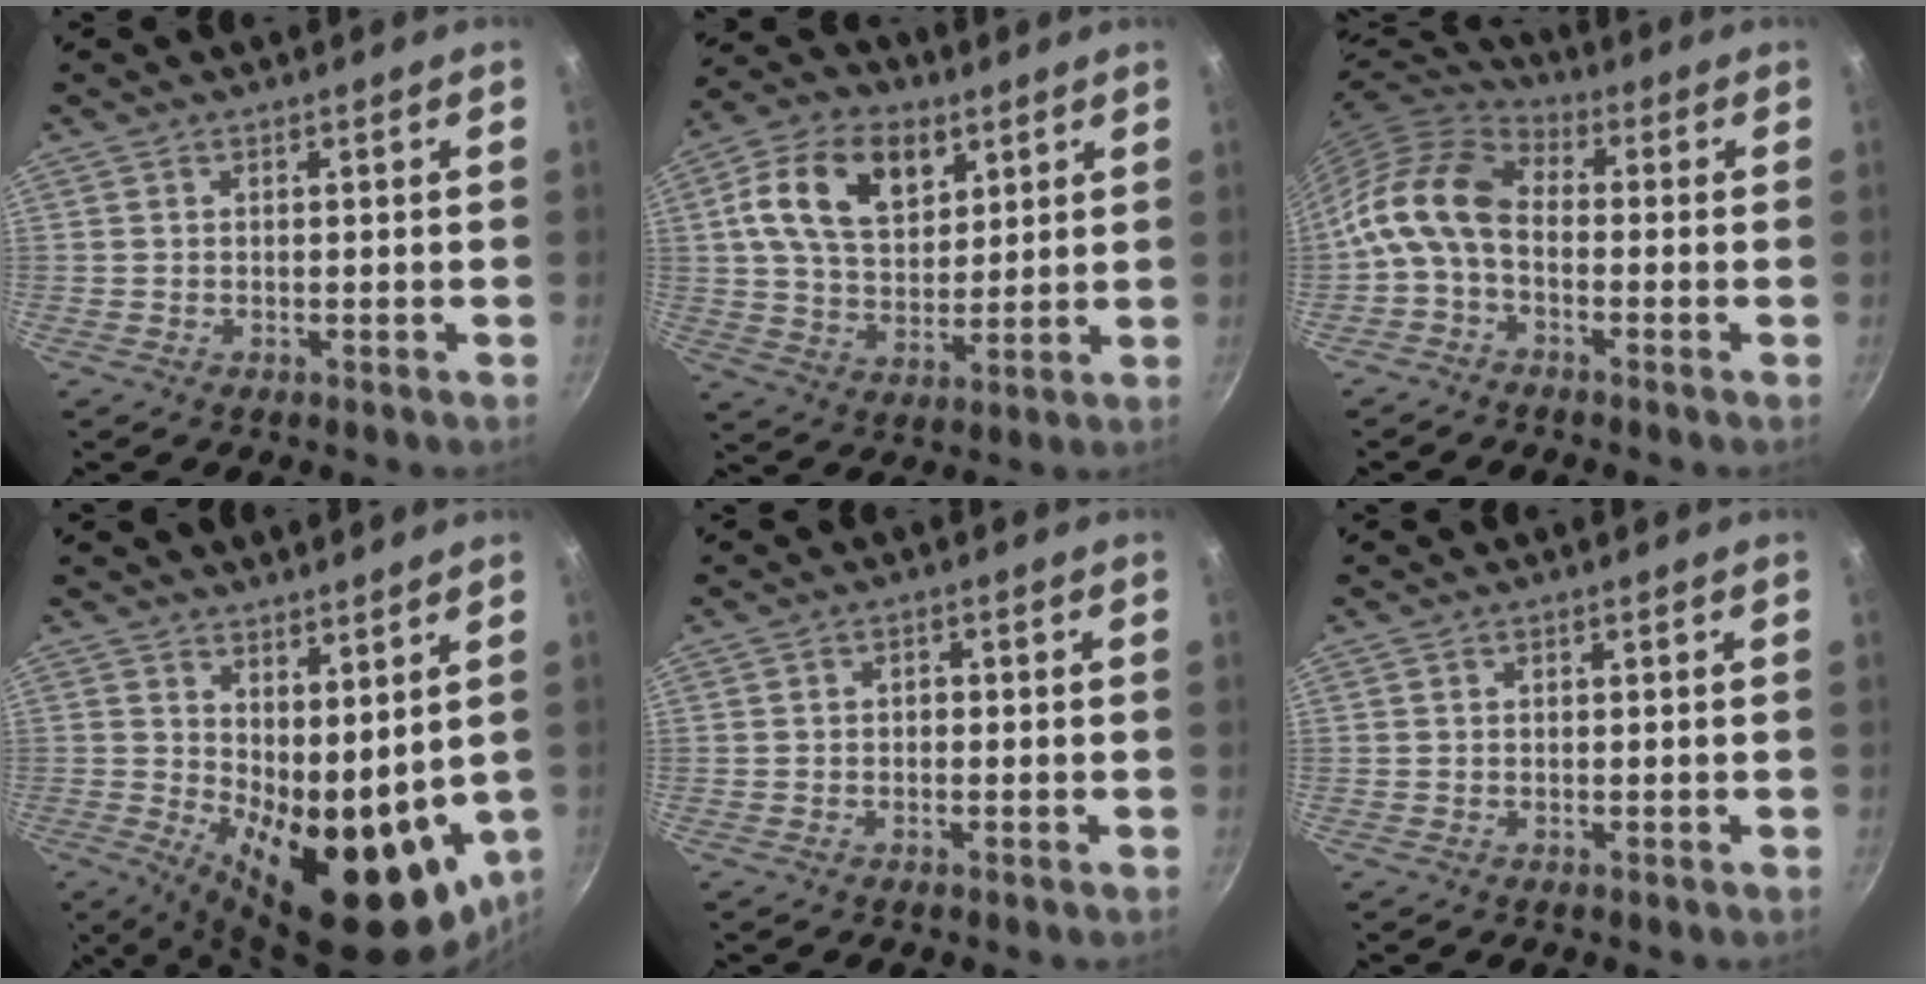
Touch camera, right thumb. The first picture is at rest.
{"total": 15.7, "force": [5.9, 10.3, 10.4], "torque": [-0.158, -0.010, 0.096]}
{"total": 11.9, "force": [-1.9, 7.7, 8.9], "torque": [-0.173, 0.041, -0.061]}
{"total": 17.1, "force": [2.2, 7.8, 15.1], "torque": [-0.181, -0.033, 0.057]}
{"total": 1.2, "force": [-0.4, 0.9, 0.6], "torque": [-0.008, 0.005, -0.008]}
{"total": 0.0}